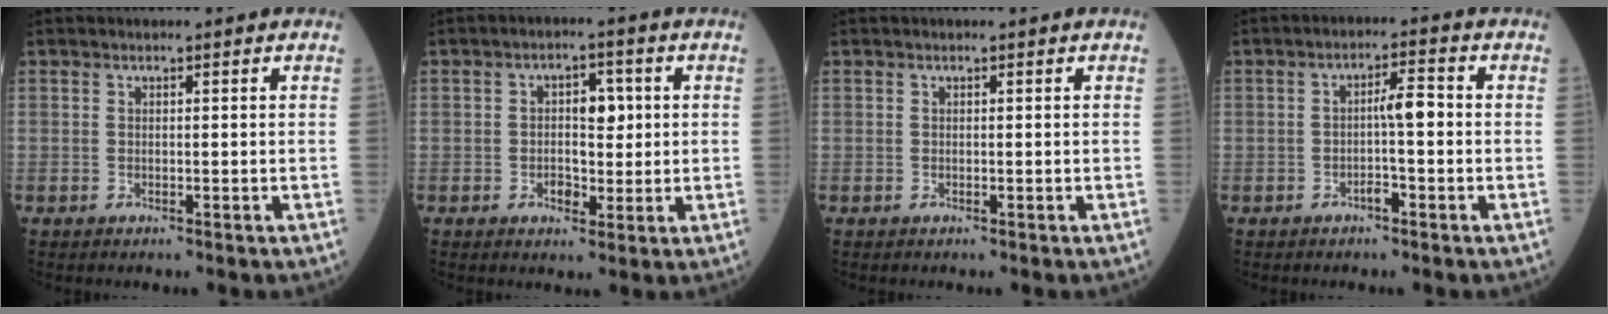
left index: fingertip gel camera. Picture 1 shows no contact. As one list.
[{"total": 4.9, "force": [0.4, 3.0, 3.9], "torque": [-0.058, 0.015, 0.012]}, {"total": 0.0}, {"total": 4.0, "force": [-0.7, 0.8, 3.8], "torque": [-0.060, 0.014, -0.012]}]